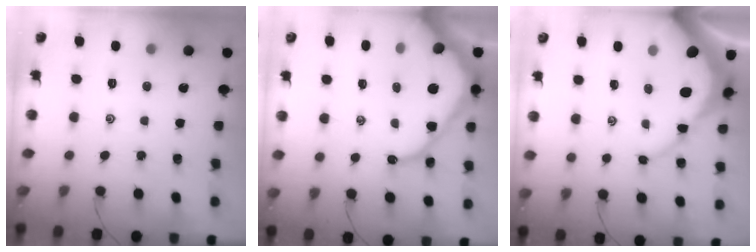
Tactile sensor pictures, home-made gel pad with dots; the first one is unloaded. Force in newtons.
{"total": 15.3, "press": 15.3, "slide": 1.2}
{"total": 10.0, "press": 10.0, "slide": 1.1}